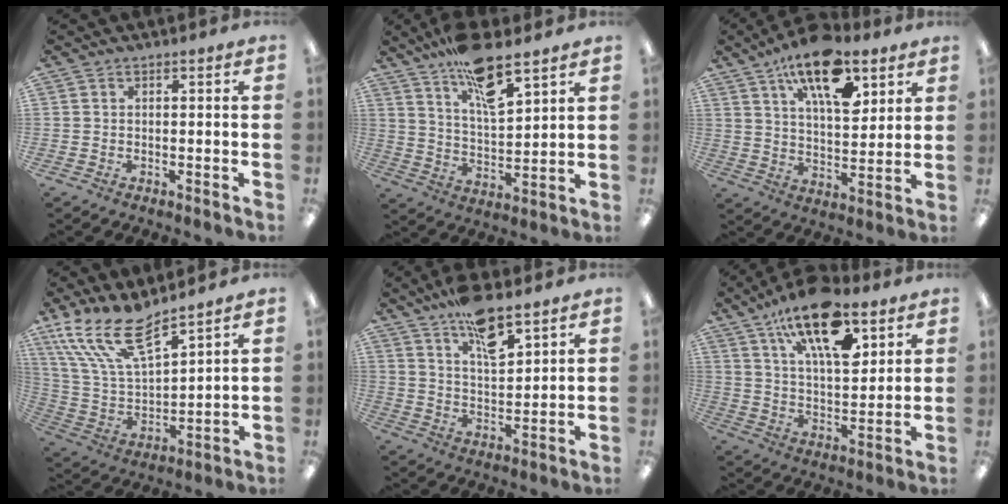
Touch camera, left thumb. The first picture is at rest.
{"total": 13.2, "force": [9.8, 4.0, 7.9], "torque": [-0.131, -0.053, 0.169]}
{"total": 16.9, "force": [10.2, 7.6, 11.1], "torque": [-0.170, -0.044, 0.170]}
{"total": 16.4, "force": [11.6, 5.7, 10.1], "torque": [-0.238, -0.070, 0.210]}
{"total": 11.2, "force": [8.2, 4.0, 6.6], "torque": [-0.102, -0.044, 0.142]}
{"total": 19.2, "force": [11.4, 8.6, 12.9], "torque": [-0.201, -0.051, 0.189]}